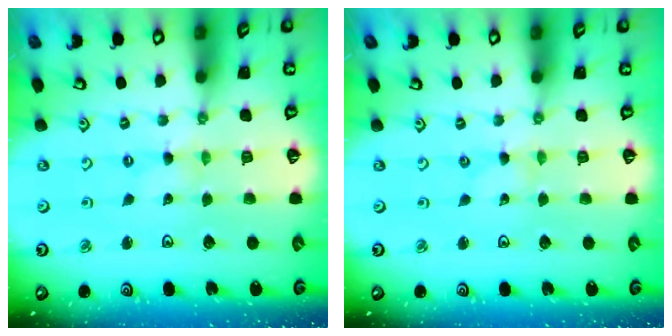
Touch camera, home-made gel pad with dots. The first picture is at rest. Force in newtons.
{"total": 0.0}